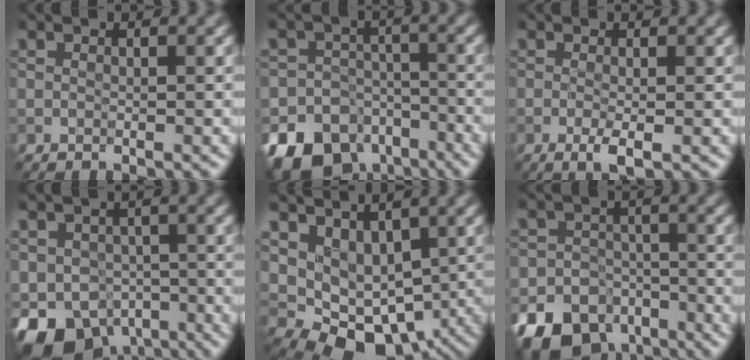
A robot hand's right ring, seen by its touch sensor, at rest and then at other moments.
{"total": 13.0, "force": [-9.0, 8.7, 3.8], "torque": [-0.065, -0.038, -0.134]}
{"total": 1.7, "force": [-0.5, 0.3, 1.6], "torque": [-0.030, -0.005, -0.011]}
{"total": 8.7, "force": [-4.7, 6.1, 4.1], "torque": [-0.076, -0.025, -0.084]}
{"total": 6.9, "force": [0.4, 5.5, 4.1], "torque": [-0.064, -0.022, 0.023]}
{"total": 11.7, "force": [-8.1, 7.6, 3.6], "torque": [-0.060, -0.033, -0.128]}